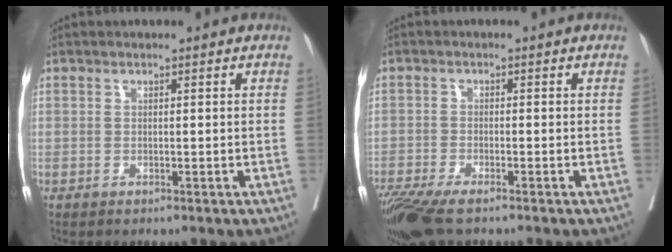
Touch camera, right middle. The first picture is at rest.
{"total": 8.7, "force": [-6.5, 2.0, 5.4], "torque": [-0.096, -0.019, -0.114]}